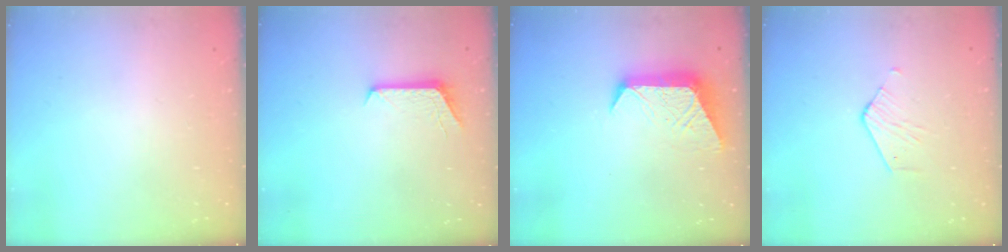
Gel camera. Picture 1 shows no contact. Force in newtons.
{"total": 6.4, "press": 6.4, "slide": 0.5}
{"total": 10.9, "press": 10.9, "slide": 0.3}
{"total": 2.5, "press": 2.5, "slide": 0.2}